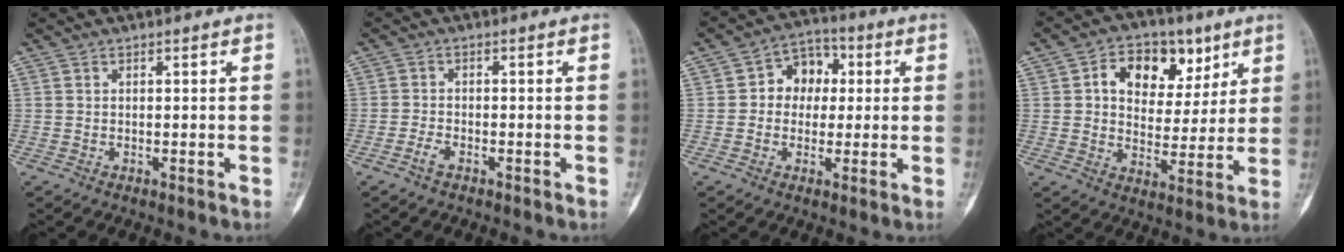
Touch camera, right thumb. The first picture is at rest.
{"total": 2.2, "force": [-1.5, 1.0, 1.3], "torque": [-0.029, 0.008, -0.030]}
{"total": 8.4, "force": [1.0, 6.7, 4.9], "torque": [-0.031, 0.017, 0.006]}
{"total": 13.7, "force": [5.7, 9.4, 8.2], "torque": [-0.077, -0.006, 0.091]}